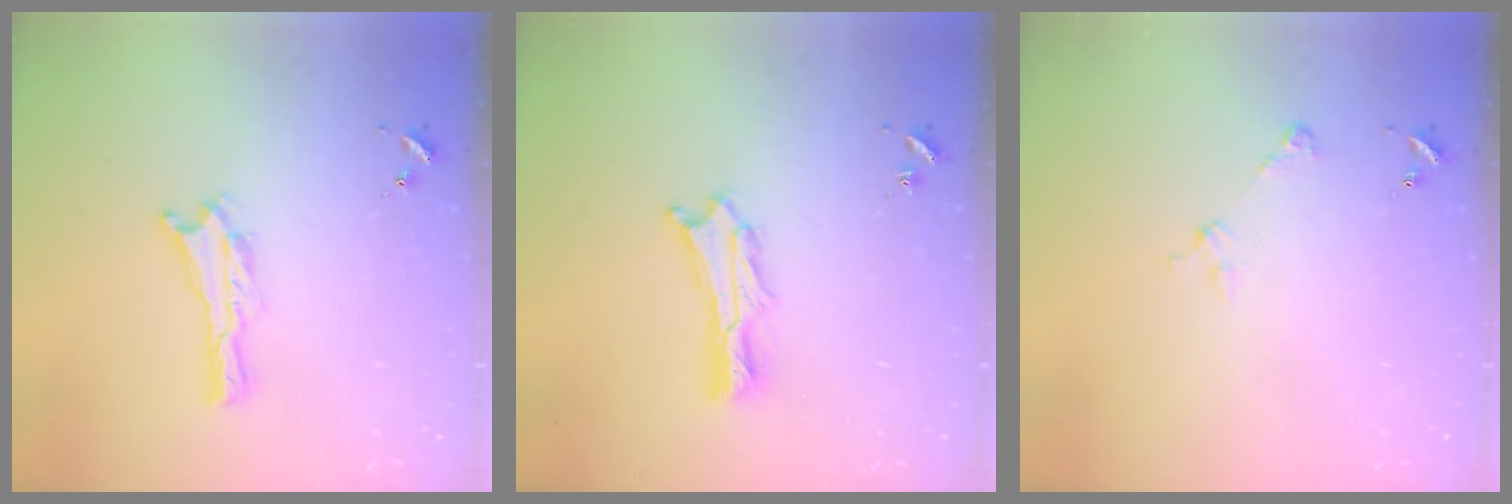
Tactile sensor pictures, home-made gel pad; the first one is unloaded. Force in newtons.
{"total": 1.9, "press": 1.9, "slide": 0.2}
{"total": 2.9, "press": 2.9, "slide": 0.3}